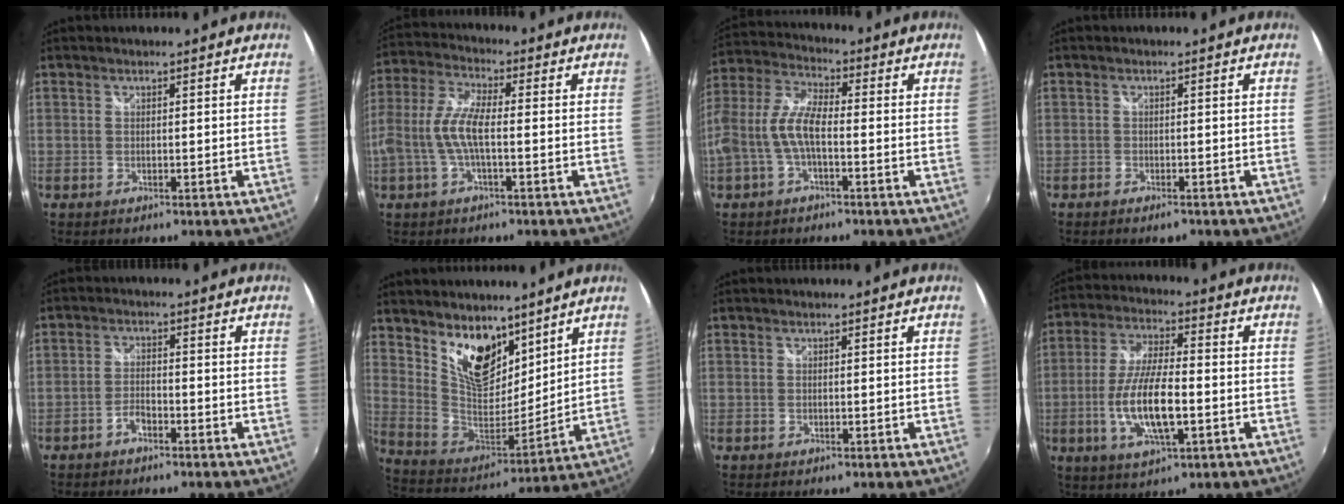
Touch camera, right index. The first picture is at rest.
{"total": 9.5, "force": [-1.5, 2.4, 9.0], "torque": [-0.190, 0.003, -0.029]}
{"total": 9.4, "force": [-2.4, 3.4, 8.5], "torque": [-0.188, 0.009, -0.046]}
{"total": 2.1, "force": [-1.6, 0.9, 1.0], "torque": [-0.024, -0.007, -0.029]}
{"total": 2.9, "force": [-2.1, 1.1, 1.7], "torque": [-0.046, 0.006, -0.042]}
{"total": 15.2, "force": [9.8, 8.0, 8.3], "torque": [-0.156, -0.002, 0.190]}
{"total": 0.0}
{"total": 12.6, "force": [-3.1, 3.8, 11.6], "torque": [-0.236, -0.007, -0.057]}